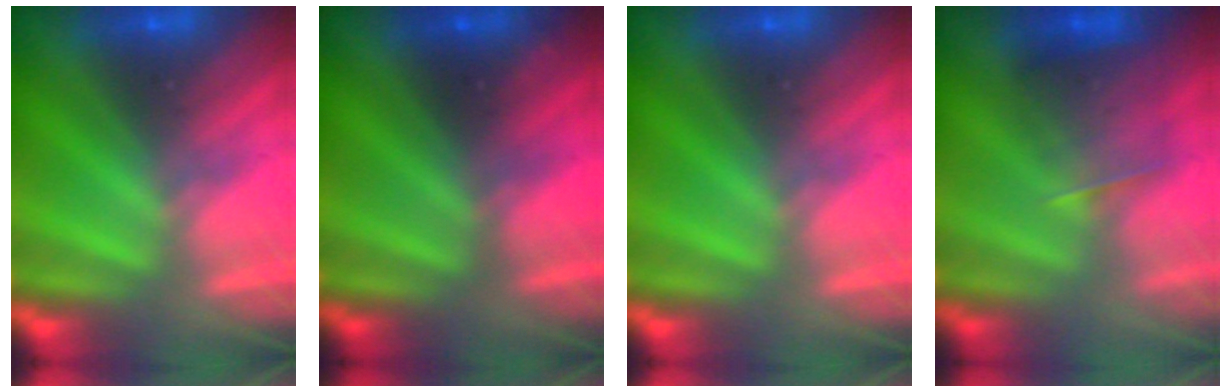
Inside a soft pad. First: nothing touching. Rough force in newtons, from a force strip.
{"total": 2.4}
{"total": 0.0}
{"total": 2.3}